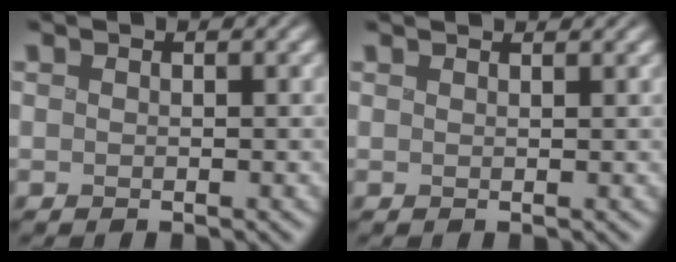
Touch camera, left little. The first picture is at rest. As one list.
[{"total": 1.7, "force": [1.6, 0.2, 0.5], "torque": [-0.001, 0.005, 0.017]}]